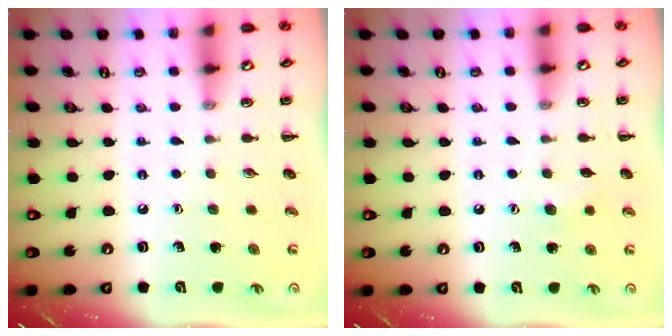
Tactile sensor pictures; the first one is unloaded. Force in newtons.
{"total": 5.2, "press": 5.0, "slide": 1.2}